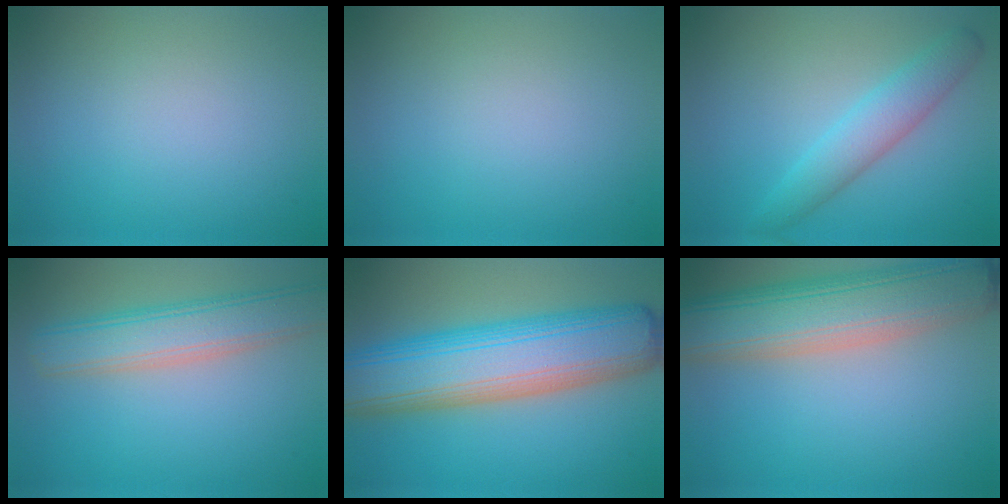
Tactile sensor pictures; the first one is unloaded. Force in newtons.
{"total": 0.0}
{"total": 3.8, "press": 3.8, "slide": 0.1}
{"total": 5.9, "press": 5.9, "slide": 0.6}
{"total": 13.1, "press": 13.1, "slide": 0.4}
{"total": 10.5, "press": 10.4, "slide": 0.8}